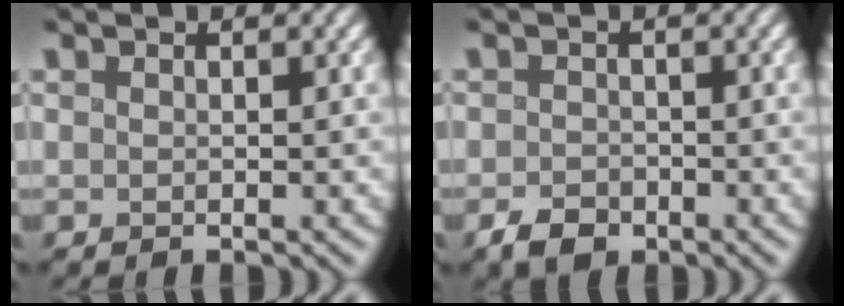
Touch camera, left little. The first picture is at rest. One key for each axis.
{"total": 2.3, "fx": -1.5, "fy": 1.4, "fz": 0.9, "tx": -0.009, "ty": -0.005, "tz": -0.033}